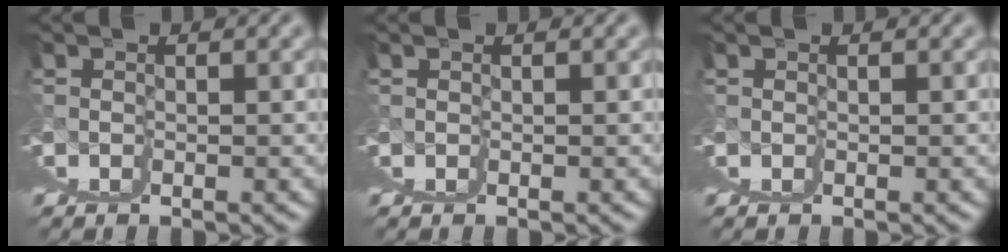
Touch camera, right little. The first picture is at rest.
{"total": 0.0}
{"total": 0.0}